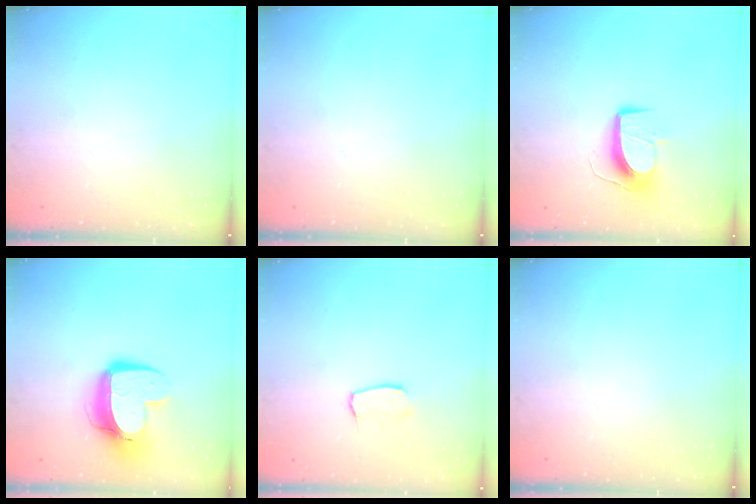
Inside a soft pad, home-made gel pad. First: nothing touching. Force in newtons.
{"total": 0.0}
{"total": 10.7, "press": 10.7, "slide": 0.4}
{"total": 13.9, "press": 13.8, "slide": 1.4}
{"total": 6.0, "press": 6.0, "slide": 0.3}
{"total": 0.0}